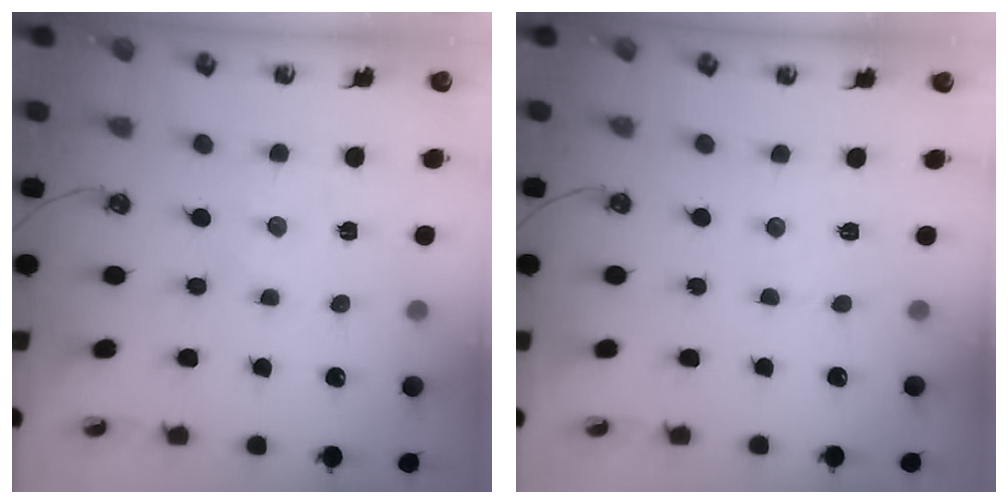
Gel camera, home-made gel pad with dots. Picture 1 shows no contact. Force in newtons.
{"total": 4.6, "press": 4.6, "slide": 0.6}